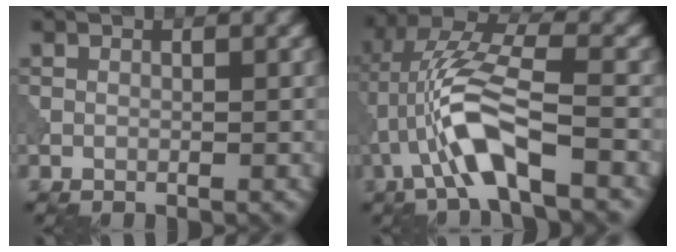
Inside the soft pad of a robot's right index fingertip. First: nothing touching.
{"total": 7.4, "force": [-2.5, 1.9, 6.7], "torque": [-0.141, 0.019, -0.053]}